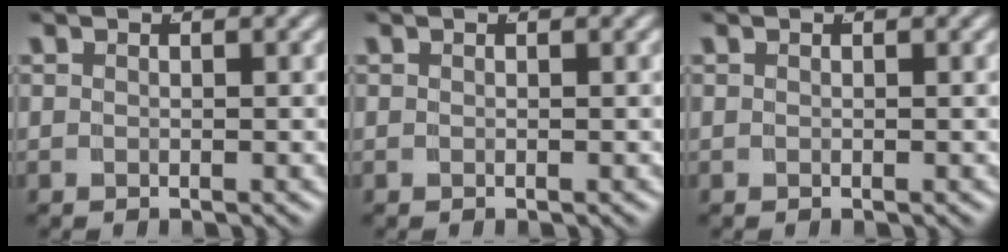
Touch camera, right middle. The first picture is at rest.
{"total": 0.0}
{"total": 0.0}